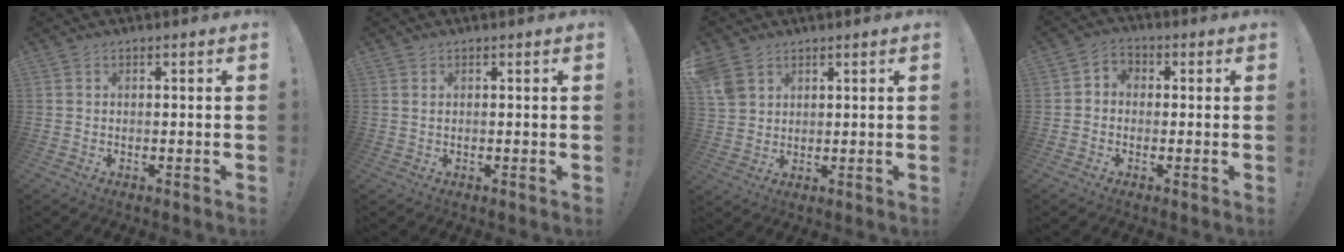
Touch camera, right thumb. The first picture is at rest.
{"total": 0.9, "force": [0.5, -0.1, 0.7], "torque": [-0.006, -0.004, 0.008]}
{"total": 5.4, "force": [3.4, 3.7, 2.1], "torque": [-0.045, -0.012, 0.068]}
{"total": 3.7, "force": [-1.0, 3.1, 1.8], "torque": [-0.030, 0.010, -0.016]}